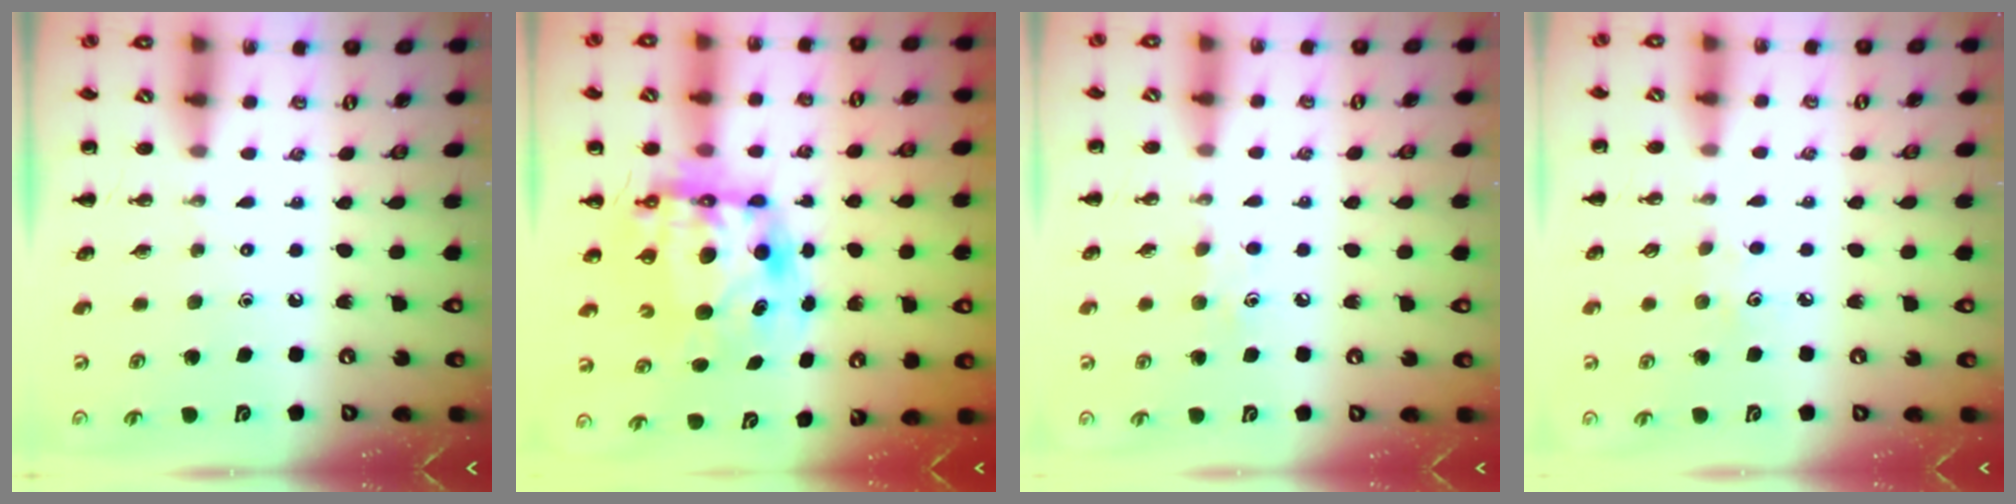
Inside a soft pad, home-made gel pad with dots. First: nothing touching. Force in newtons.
{"total": 11.7, "press": 11.3, "slide": 2.9}
{"total": 6.3, "press": 6.1, "slide": 1.4}
{"total": 3.0, "press": 2.9, "slide": 0.8}